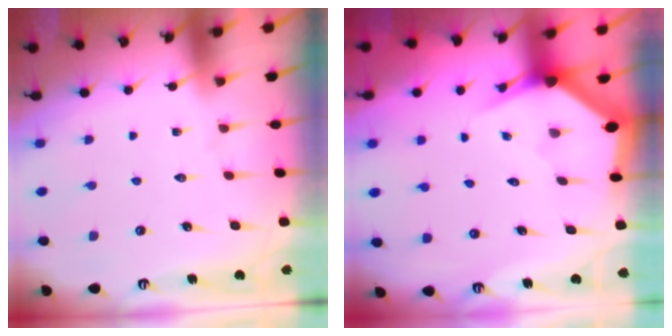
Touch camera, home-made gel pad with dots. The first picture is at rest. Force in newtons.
{"total": 2.7, "press": 2.7, "slide": 0.2}